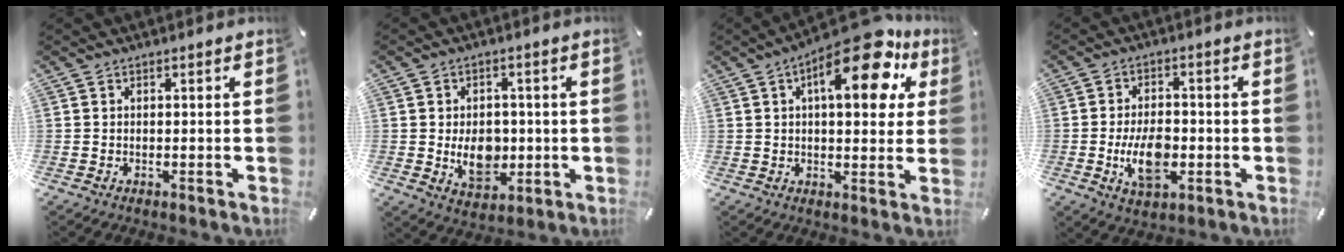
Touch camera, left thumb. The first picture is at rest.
{"total": 8.5, "force": [-0.9, 6.4, 5.5], "torque": [-0.087, -0.006, -0.015]}
{"total": 17.4, "force": [8.9, 6.9, 13.2], "torque": [-0.182, -0.046, 0.138]}
{"total": 9.4, "force": [-2.2, 5.3, 7.5], "torque": [-0.148, 0.002, -0.037]}